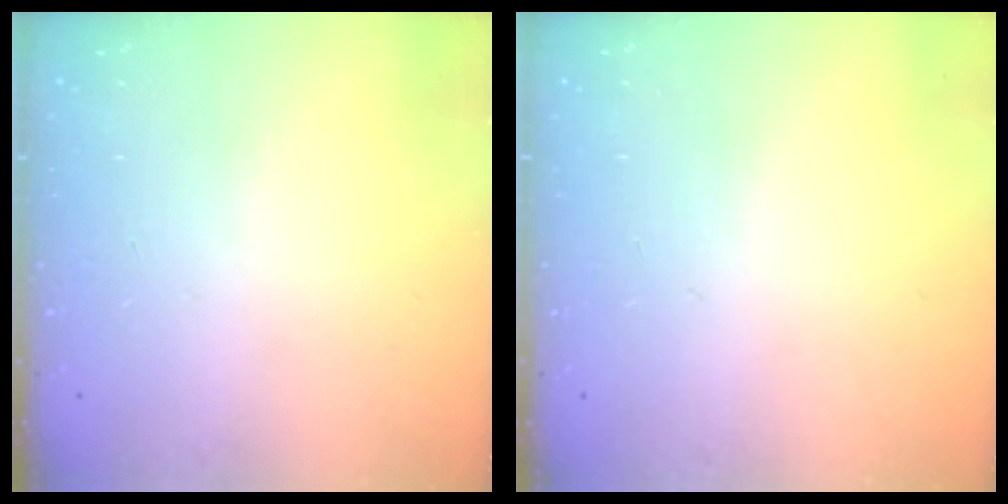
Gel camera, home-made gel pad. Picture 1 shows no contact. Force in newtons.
{"total": 0.0}